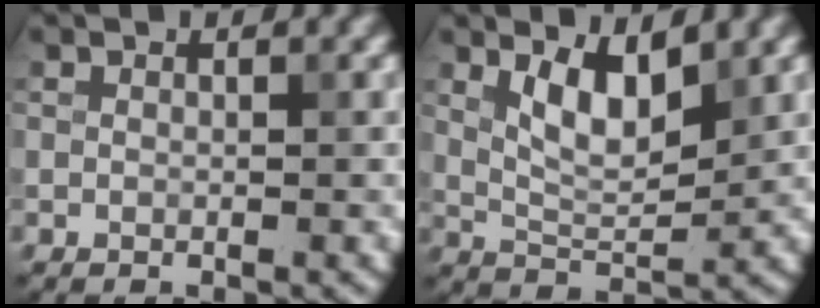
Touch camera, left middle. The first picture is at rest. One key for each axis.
{"total": 4.1, "fx": 1.9, "fy": 1.5, "fz": 3.3, "tx": -0.066, "ty": -0.004, "tz": 0.039}